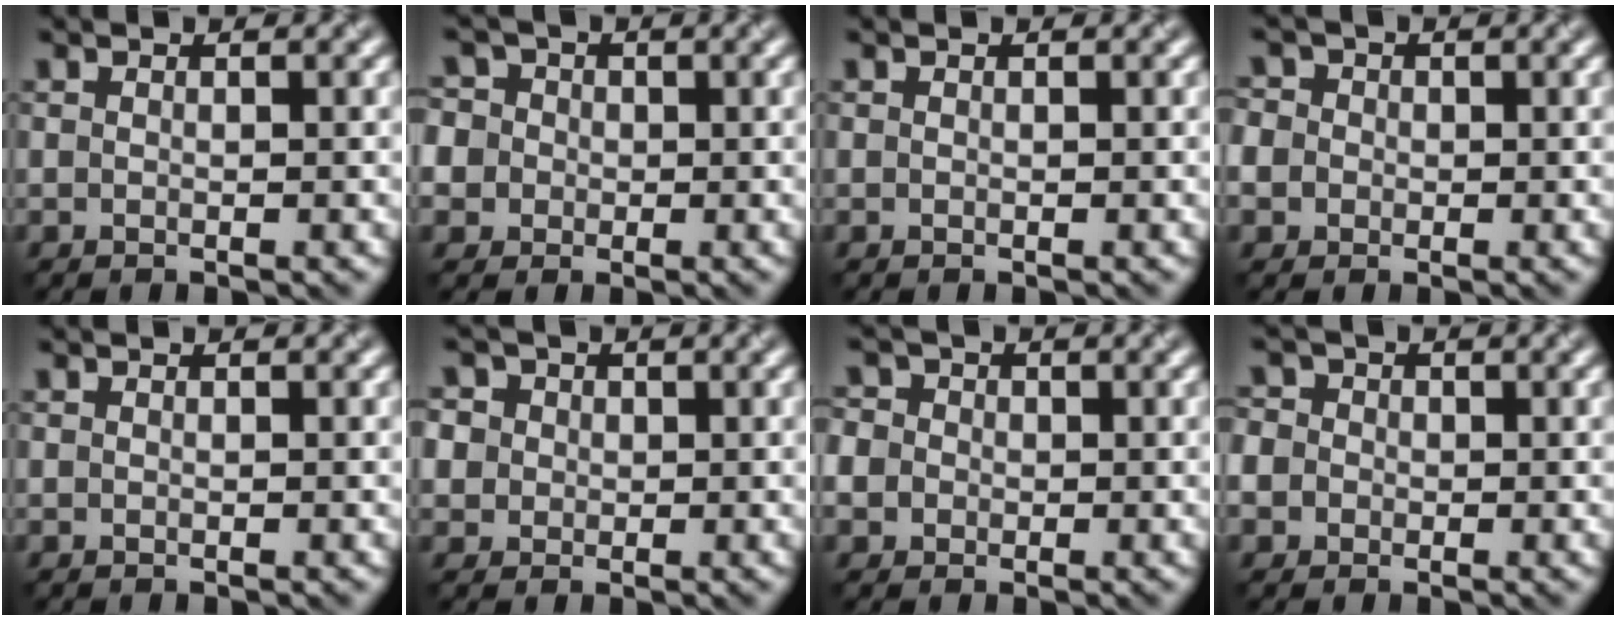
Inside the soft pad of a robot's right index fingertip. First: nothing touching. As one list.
[{"total": 7.6, "force": [0.9, 7.0, 3.0], "torque": [-0.057, 0.038, -0.029]}, {"total": 0.0}, {"total": 6.1, "force": [0.2, 5.6, 2.4], "torque": [-0.058, 0.029, -0.036]}, {"total": 0.0}, {"total": 6.8, "force": [2.7, 5.7, 2.6], "torque": [-0.054, 0.029, 0.020]}, {"total": 6.8, "force": [0.0, 6.2, 2.7], "torque": [-0.060, 0.029, -0.042]}, {"total": 6.2, "force": [-0.5, 5.7, 2.4], "torque": [-0.051, 0.025, -0.050]}]